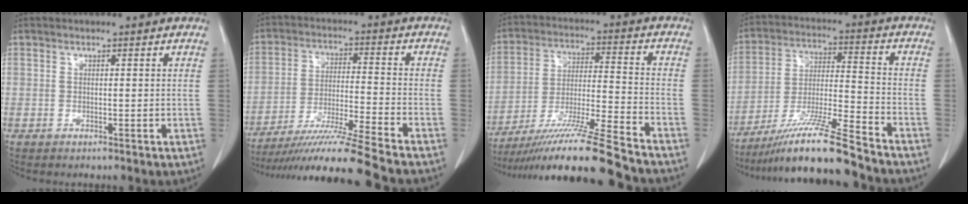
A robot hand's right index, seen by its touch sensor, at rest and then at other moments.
{"total": 14.9, "force": [-12.9, -2.8, 6.9], "torque": [-0.116, -0.025, -0.218]}
{"total": 17.5, "force": [-14.8, -1.5, 9.3], "torque": [-0.174, -0.025, -0.257]}
{"total": 14.8, "force": [-12.1, -0.9, 8.4], "torque": [-0.157, -0.015, -0.217]}